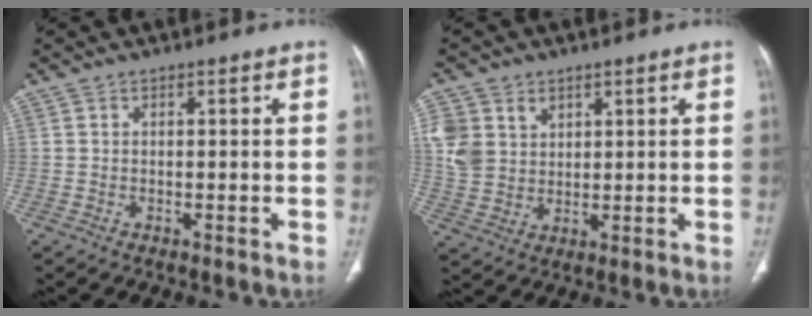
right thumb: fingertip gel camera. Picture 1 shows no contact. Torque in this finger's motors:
{"motor_torque": [0.12, 0.01, 0.56, 0.92, 0.06]}